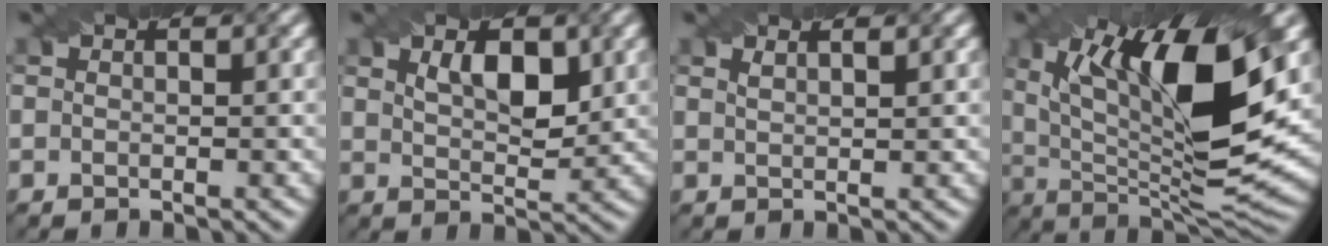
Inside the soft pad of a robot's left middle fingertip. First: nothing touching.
{"total": 3.9, "force": [1.6, 1.8, 3.1], "torque": [-0.054, -0.001, 0.030]}
{"total": 1.3, "force": [1.1, 0.4, 0.7], "torque": [-0.008, 0.001, 0.008]}
{"total": 15.1, "force": [4.8, 4.4, 13.6], "torque": [-0.232, -0.007, 0.084]}